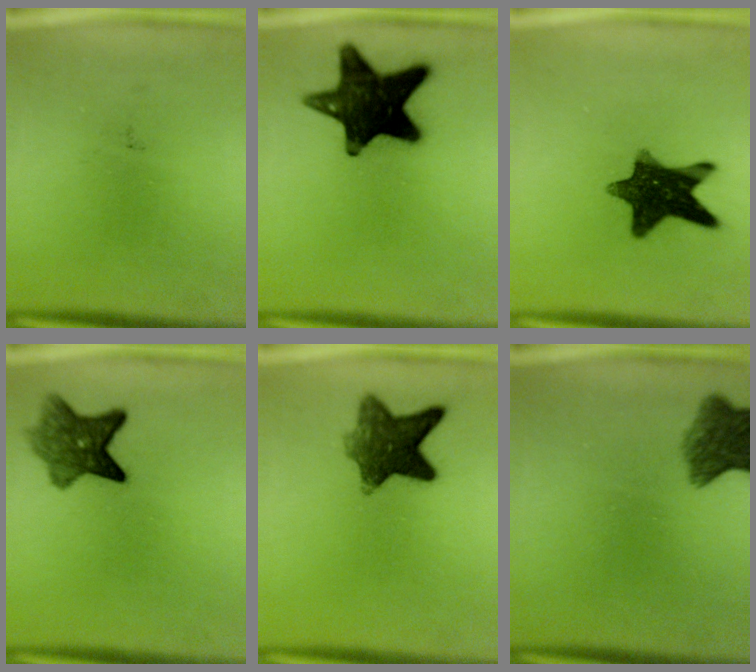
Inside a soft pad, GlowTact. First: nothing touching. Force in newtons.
{"total": 16.7}
{"total": 12.3}
{"total": 7.0}
{"total": 9.1}
{"total": 6.6}